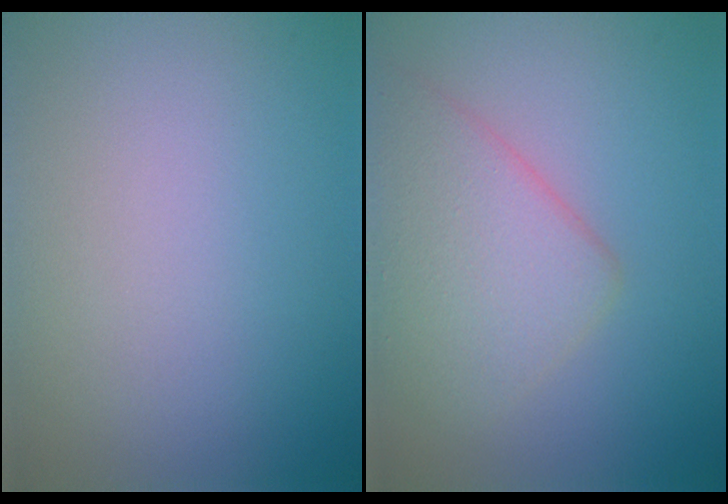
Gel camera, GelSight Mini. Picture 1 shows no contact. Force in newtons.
{"total": 4.8, "press": 4.8, "slide": 0.2}